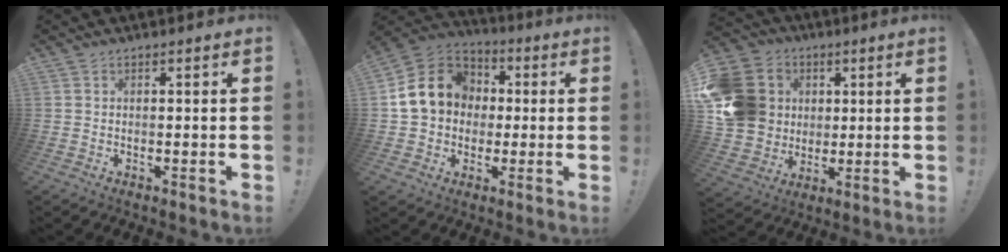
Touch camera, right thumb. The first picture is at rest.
{"total": 16.0, "force": [2.4, 13.4, 8.3], "torque": [-0.144, 0.015, 0.057]}
{"total": 18.0, "force": [2.5, 16.0, 7.7], "torque": [-0.139, 0.004, 0.072]}